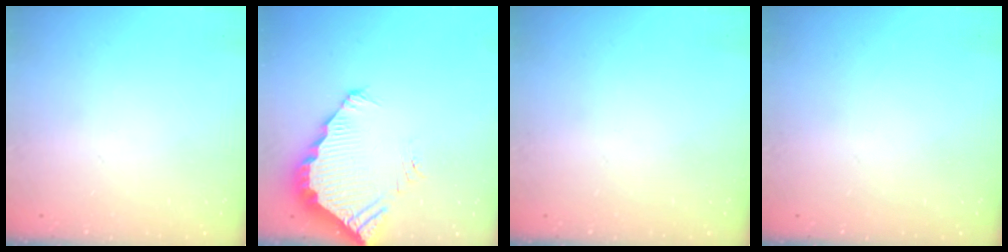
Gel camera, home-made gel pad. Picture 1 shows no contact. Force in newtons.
{"total": 3.8, "press": 3.8, "slide": 0.2}
{"total": 0.0}
{"total": 0.0}